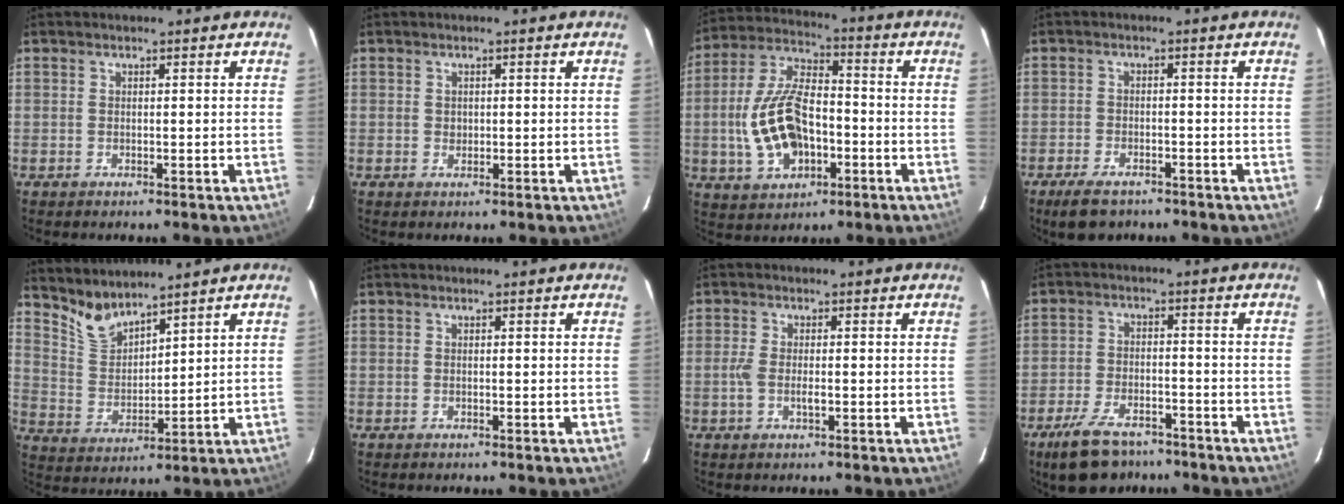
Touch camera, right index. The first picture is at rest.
{"total": 1.0, "force": [0.0, 1.0, 0.2], "torque": [0.000, 0.002, 0.001]}
{"total": 15.7, "force": [-3.5, 8.8, 12.5], "torque": [-0.272, 0.011, -0.054]}
{"total": 6.5, "force": [-4.9, 3.0, 3.0], "torque": [-0.078, -0.004, -0.081]}
{"total": 7.3, "force": [6.6, 1.8, 2.5], "torque": [-0.048, -0.007, 0.140]}
{"total": 0.0}
{"total": 4.7, "force": [-1.2, 1.8, 4.1], "torque": [-0.090, -0.001, -0.023]}
{"total": 11.3, "force": [-8.4, 5.2, 5.5], "torque": [-0.134, -0.004, -0.137]}